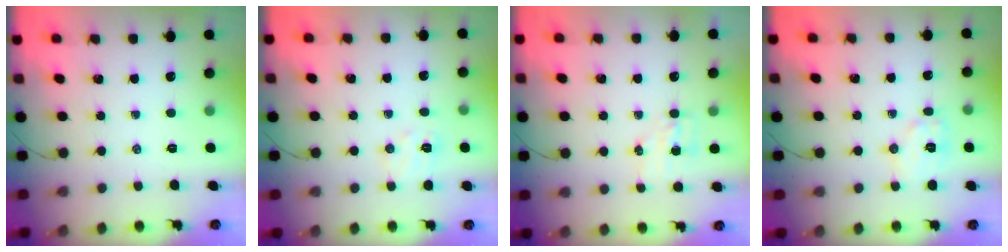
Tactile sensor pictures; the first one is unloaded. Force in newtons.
{"total": 5.6, "press": 5.5, "slide": 1.1}
{"total": 5.1, "press": 5.0, "slide": 0.8}
{"total": 7.5, "press": 7.5, "slide": 0.6}